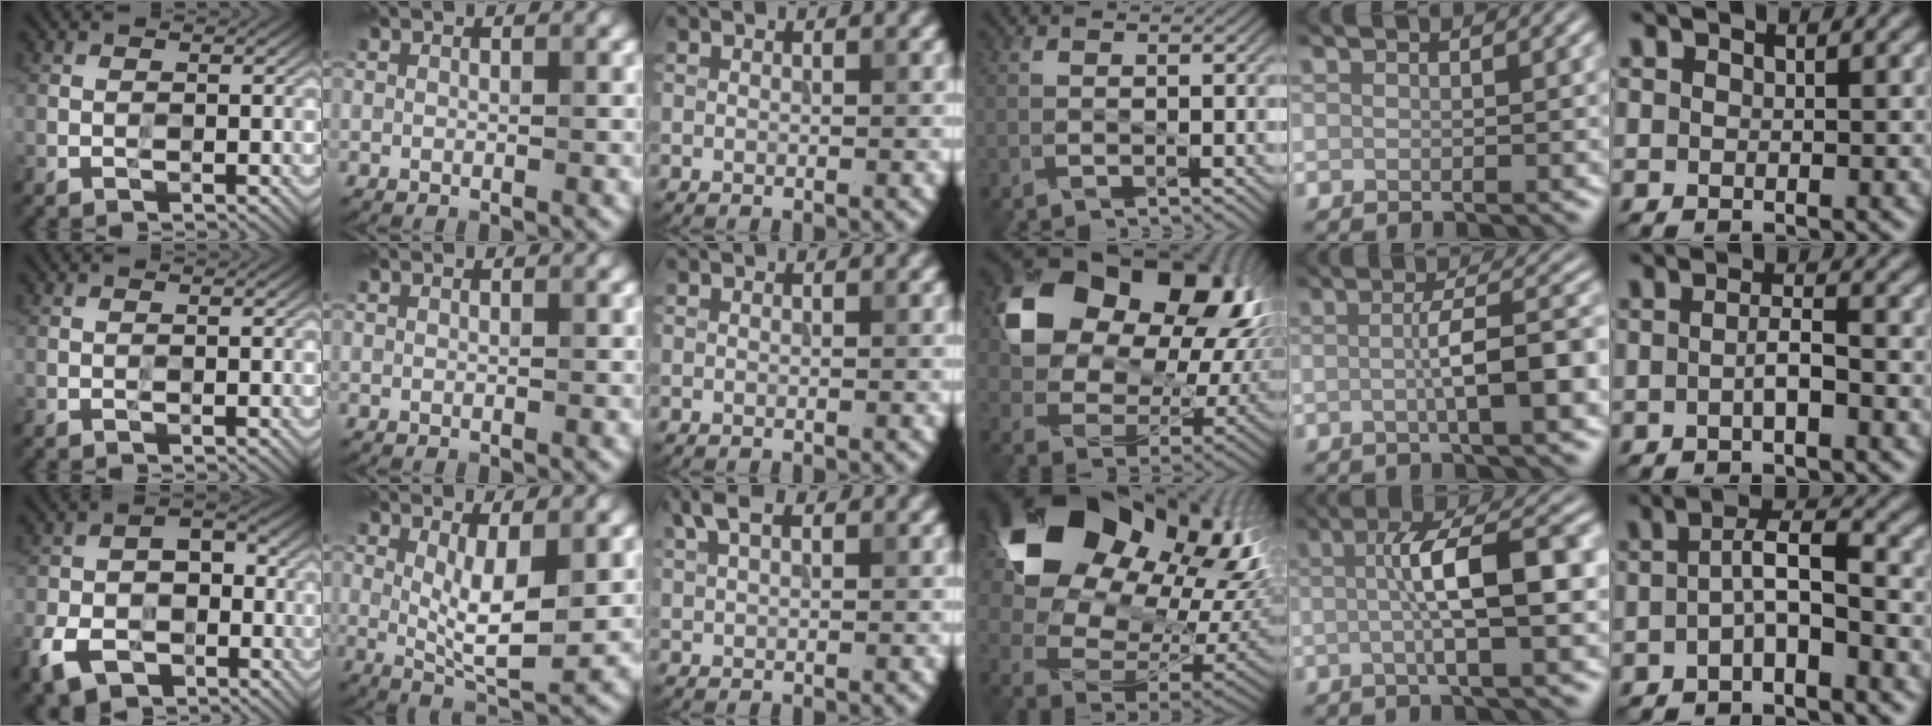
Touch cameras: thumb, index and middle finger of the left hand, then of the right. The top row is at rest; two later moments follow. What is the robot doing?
{"motion": "wipe", "object": "glasses"}